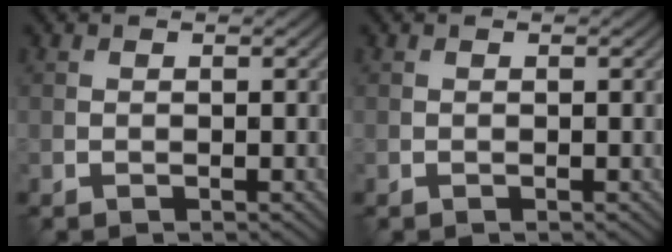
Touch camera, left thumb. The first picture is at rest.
{"total": 0.0}